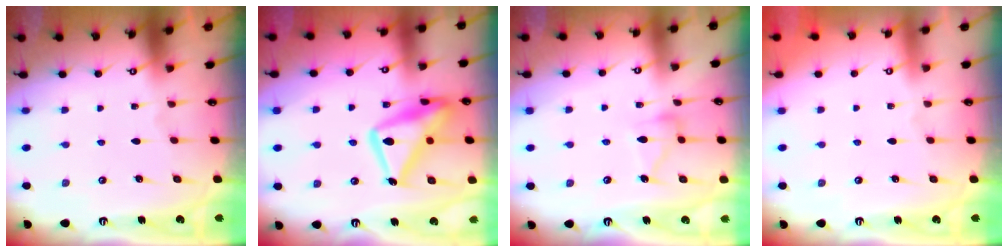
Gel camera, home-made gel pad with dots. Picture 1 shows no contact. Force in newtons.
{"total": 18.8, "press": 18.7, "slide": 1.6}
{"total": 10.8, "press": 10.8, "slide": 0.6}
{"total": 3.8, "press": 3.8, "slide": 0.1}